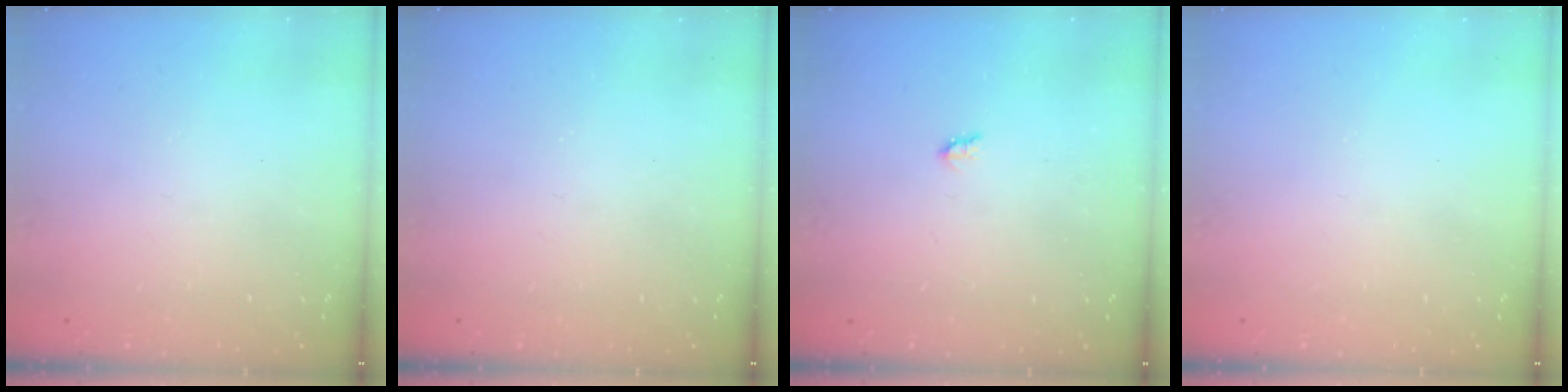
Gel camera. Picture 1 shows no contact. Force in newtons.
{"total": 0.0}
{"total": 1.7, "press": 1.6, "slide": 0.3}
{"total": 0.0}